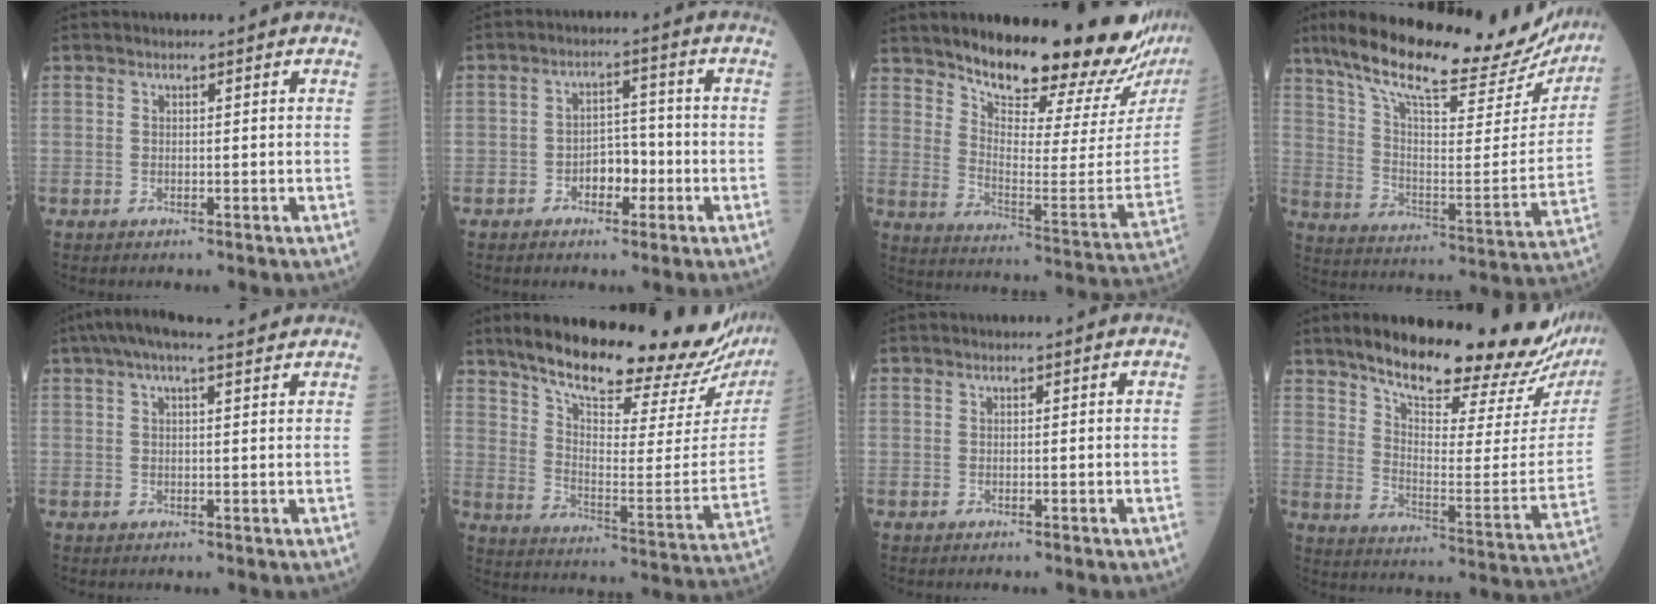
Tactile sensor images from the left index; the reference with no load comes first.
{"total": 4.4, "force": [-2.1, 2.5, 3.1], "torque": [-0.045, 0.009, -0.039]}
{"total": 21.7, "force": [19.6, 1.4, 9.2], "torque": [-0.140, -0.105, 0.263]}
{"total": 28.0, "force": [23.5, 6.4, 13.8], "torque": [-0.224, -0.021, 0.322]}
{"total": 8.6, "force": [6.8, 1.5, 5.0], "torque": [-0.085, 0.042, 0.097]}
{"total": 28.6, "force": [24.8, 4.5, 13.4], "torque": [-0.210, -0.071, 0.327]}
{"total": 0.0}
{"total": 26.2, "force": [22.9, 4.1, 11.9], "torque": [-0.175, -0.073, 0.297]}